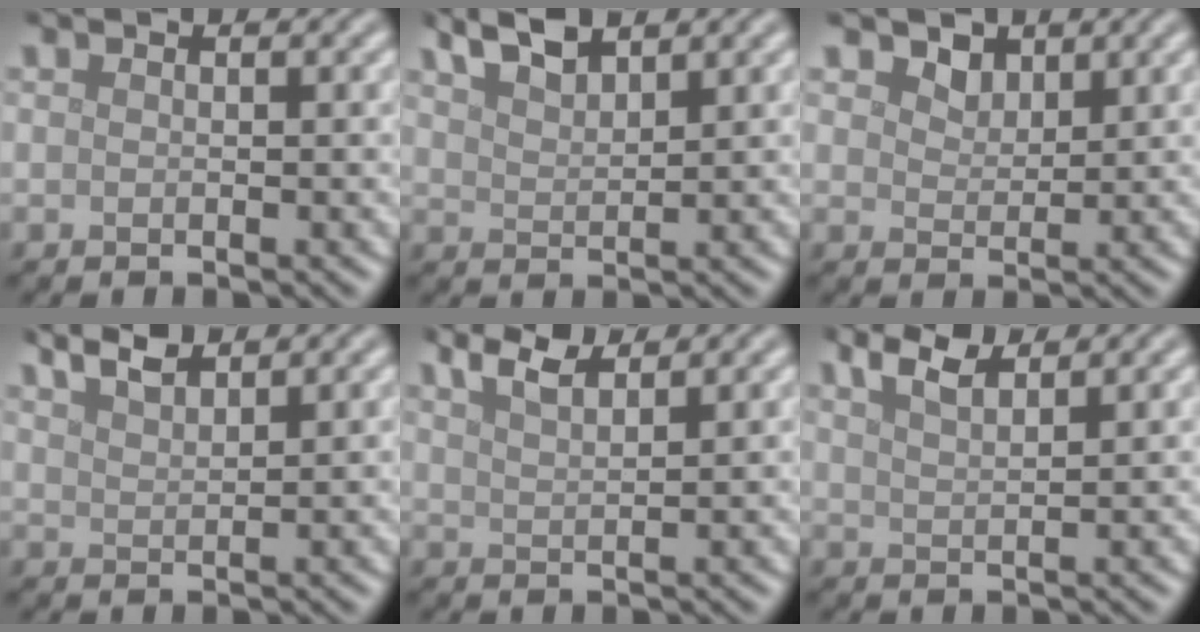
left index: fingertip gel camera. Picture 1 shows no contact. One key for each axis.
{"total": 3.4, "fx": 2.8, "fy": 0.8, "fz": 1.7, "tx": -0.039, "ty": 0.009, "tz": 0.055}
{"total": 1.8, "fx": 1.3, "fy": 1.1, "fz": 0.5, "tx": -0.018, "ty": -0.003, "tz": 0.018}
{"total": 2.9, "fx": 2.4, "fy": 0.6, "fz": 1.4, "tx": -0.021, "ty": 0.014, "tz": 0.039}
{"total": 3.5, "fx": 2.7, "fy": 1.0, "fz": 2.0, "tx": -0.026, "ty": 0.018, "tz": 0.033}
{"total": 3.2, "fx": 2.5, "fy": 0.9, "fz": 1.8, "tx": -0.028, "ty": 0.015, "tz": 0.036}